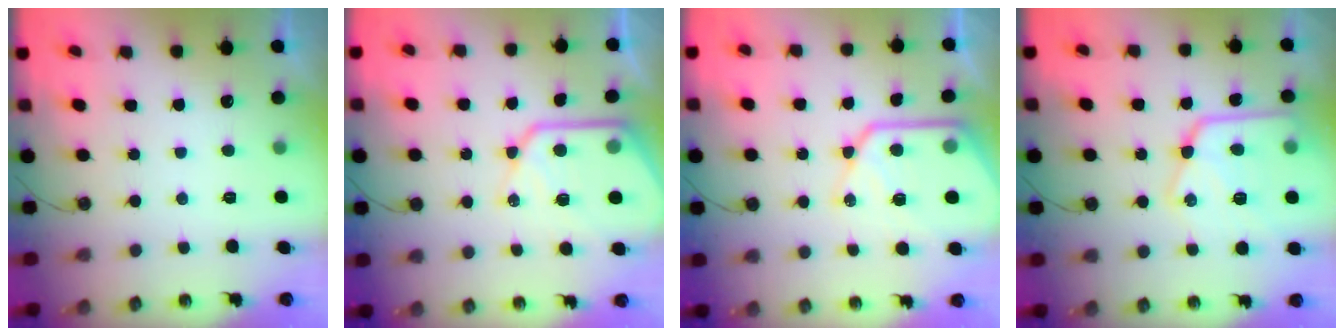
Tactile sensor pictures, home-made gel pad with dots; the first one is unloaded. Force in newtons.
{"total": 15.8, "press": 15.7, "slide": 1.5}
{"total": 17.2, "press": 17.1, "slide": 1.9}
{"total": 18.5, "press": 18.4, "slide": 1.5}